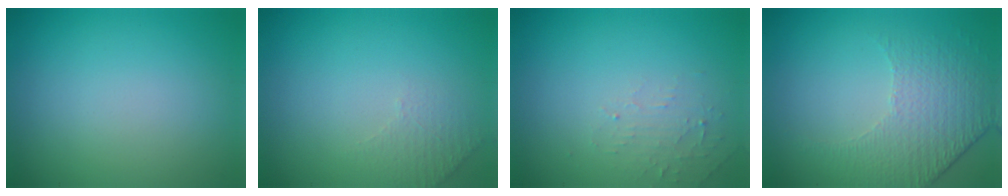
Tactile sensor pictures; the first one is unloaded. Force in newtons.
{"total": 1.6, "press": 1.5, "slide": 0.4}
{"total": 1.6, "press": 1.5, "slide": 0.3}
{"total": 4.7, "press": 3.2, "slide": 3.4}